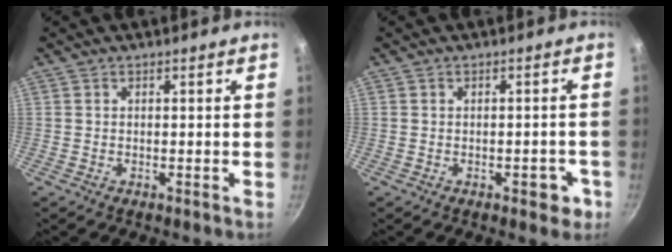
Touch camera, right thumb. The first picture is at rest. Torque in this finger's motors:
{"motor_torque": [0.25, 0.11, -0.20, 0.05, 0.04]}